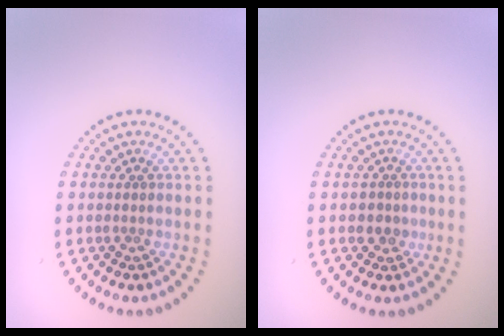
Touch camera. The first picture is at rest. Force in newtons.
{"total": 1.3, "press": 1.1, "slide": 0.7}